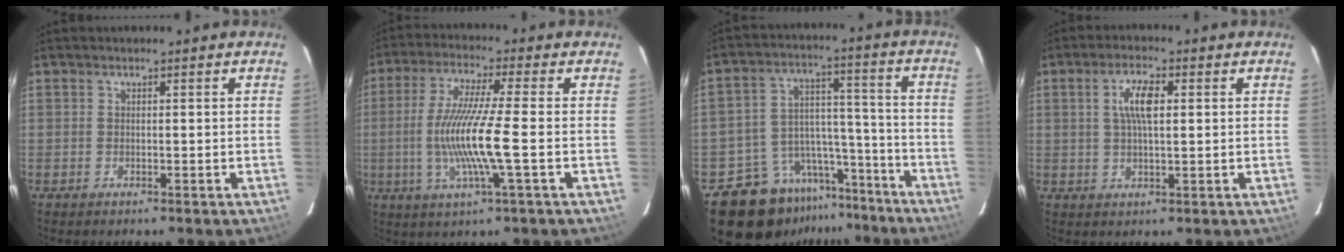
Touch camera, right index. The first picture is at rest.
{"total": 12.1, "force": [-2.2, -0.5, 11.9], "torque": [-0.235, -0.012, -0.040]}
{"total": 15.7, "force": [-13.1, 8.3, 2.4], "torque": [-0.056, 0.066, -0.188]}
{"total": 5.7, "force": [1.4, 1.9, 5.2], "torque": [-0.098, 0.008, 0.026]}